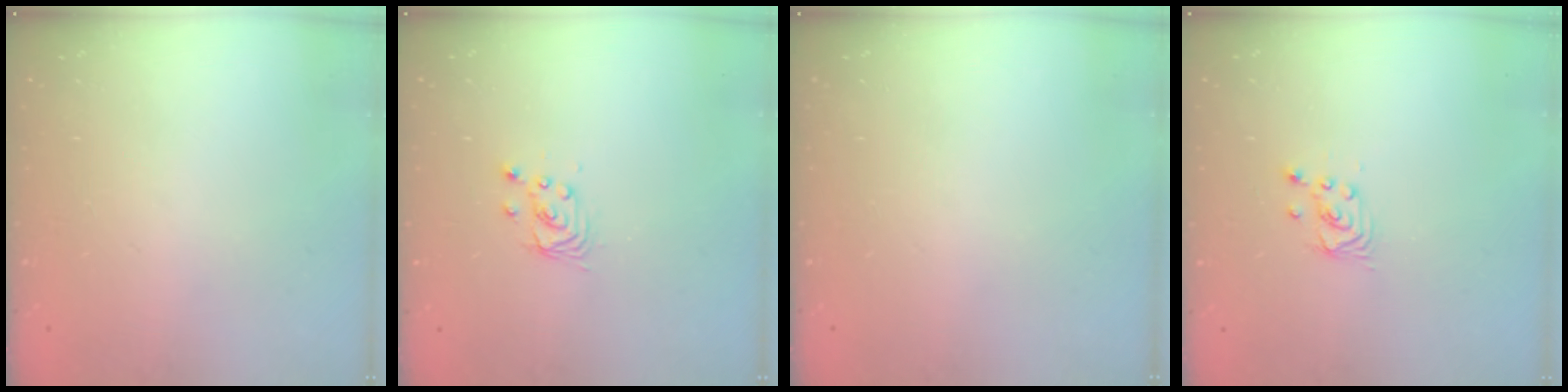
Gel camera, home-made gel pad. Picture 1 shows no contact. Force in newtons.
{"total": 2.9, "press": 2.9, "slide": 0.0}
{"total": 0.0}
{"total": 2.2, "press": 2.2, "slide": 0.2}